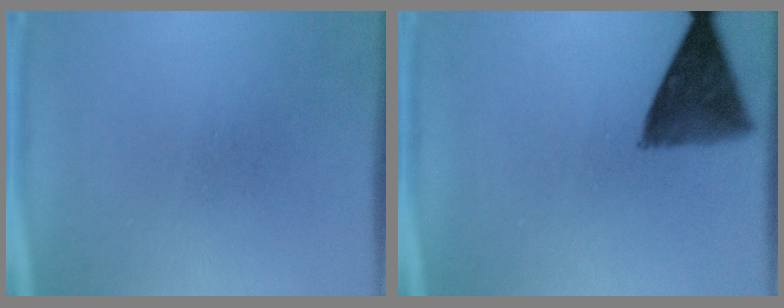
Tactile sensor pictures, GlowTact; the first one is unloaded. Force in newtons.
{"total": 9.0}